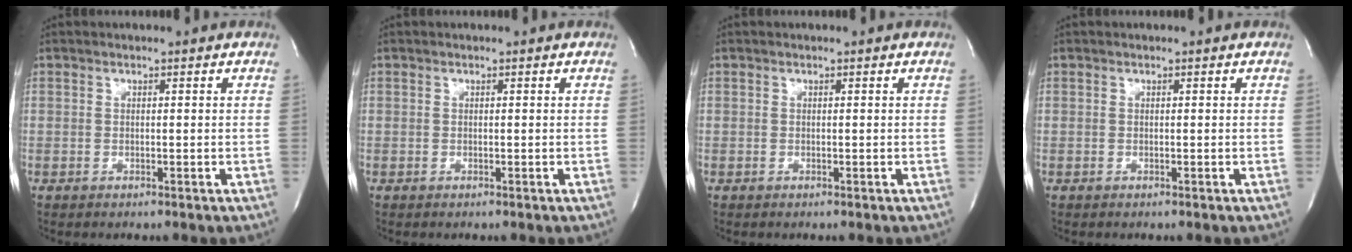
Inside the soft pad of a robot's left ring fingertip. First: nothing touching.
{"total": 0.0}
{"total": 0.0}
{"total": 0.0}